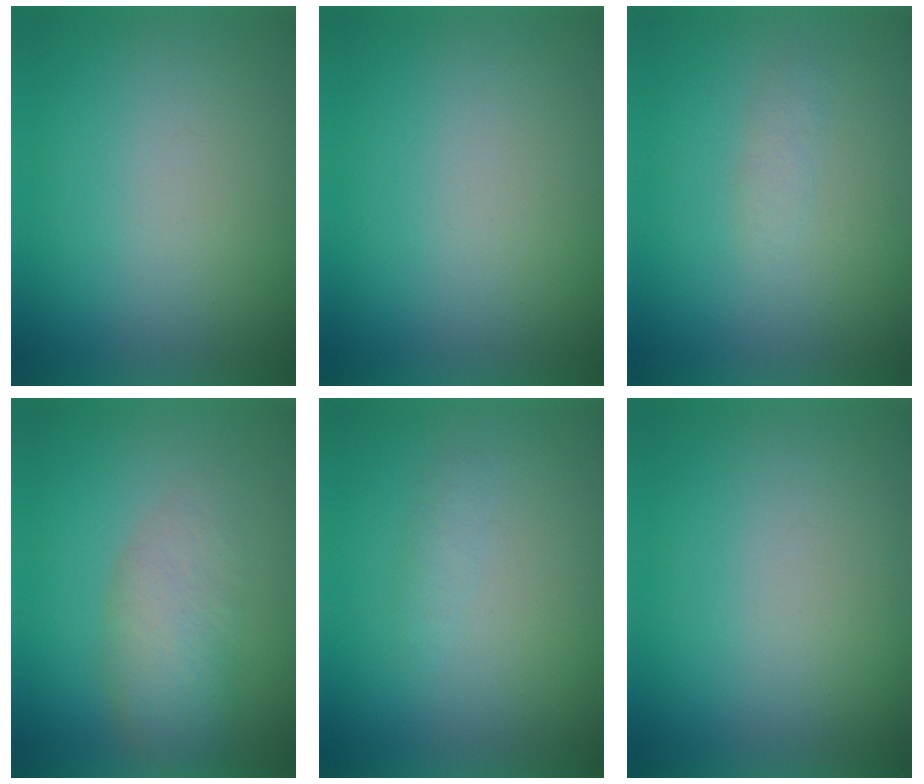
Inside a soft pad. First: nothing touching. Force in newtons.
{"total": 0.0}
{"total": 1.5}
{"total": 4.4}
{"total": 1.3}
{"total": 0.0}